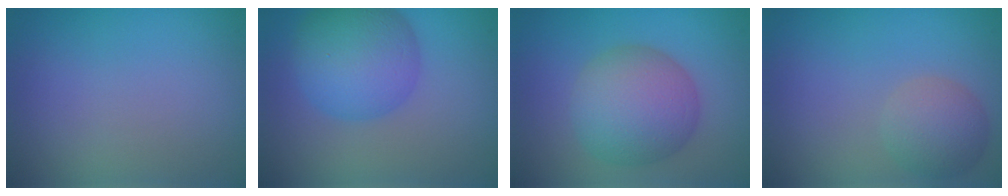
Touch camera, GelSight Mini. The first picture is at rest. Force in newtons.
{"total": 7.1, "press": 7.1, "slide": 0.2}
{"total": 7.4, "press": 7.4, "slide": 0.1}
{"total": 3.5, "press": 3.5, "slide": 0.2}